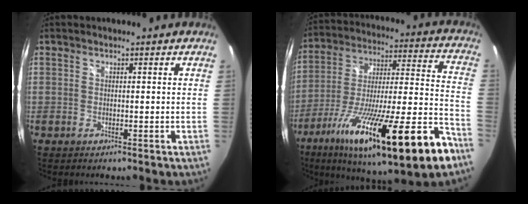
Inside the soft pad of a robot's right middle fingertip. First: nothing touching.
{"total": 31.3, "force": [-17.6, 3.8, 25.7], "torque": [-0.417, -0.065, -0.282]}